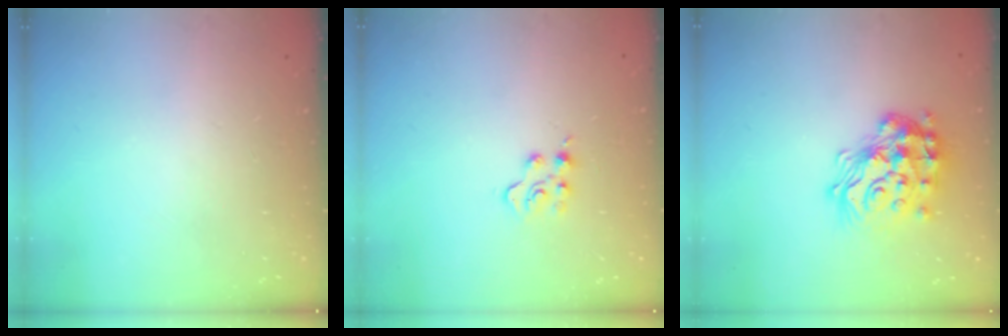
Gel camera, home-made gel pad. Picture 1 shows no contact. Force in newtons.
{"total": 3.9, "press": 3.9, "slide": 0.5}
{"total": 20.7, "press": 20.7, "slide": 1.2}